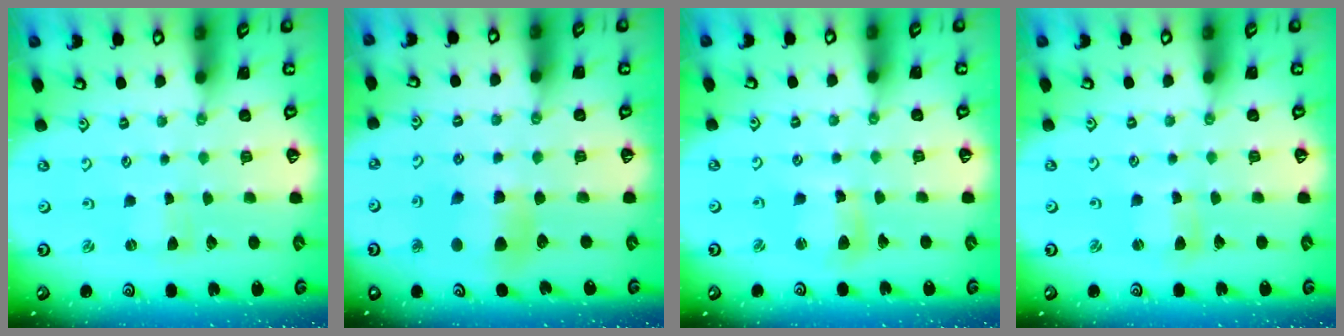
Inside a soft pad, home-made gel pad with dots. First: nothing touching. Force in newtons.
{"total": 7.6, "press": 7.5, "slide": 1.0}
{"total": 8.0, "press": 7.9, "slide": 1.4}
{"total": 2.1, "press": 2.1, "slide": 0.3}